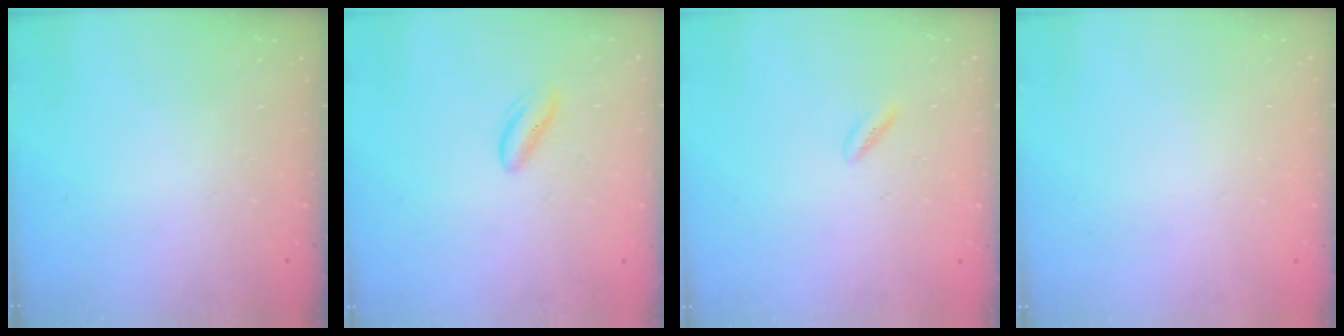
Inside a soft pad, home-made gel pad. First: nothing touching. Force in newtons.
{"total": 2.9, "press": 2.9, "slide": 0.3}
{"total": 2.1, "press": 2.0, "slide": 0.8}
{"total": 2.2, "press": 2.2, "slide": 0.1}